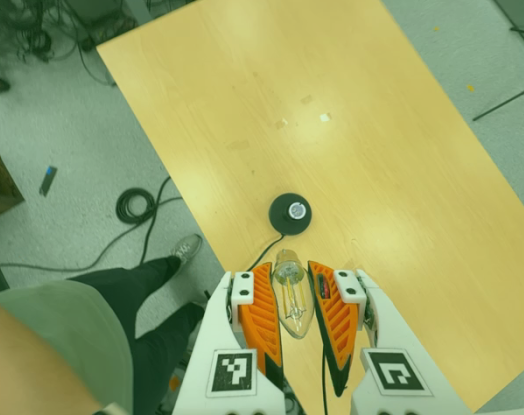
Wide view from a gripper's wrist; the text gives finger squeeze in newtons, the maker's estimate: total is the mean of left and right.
{"total": 20.1, "left": 20.9, "right": 19.2}